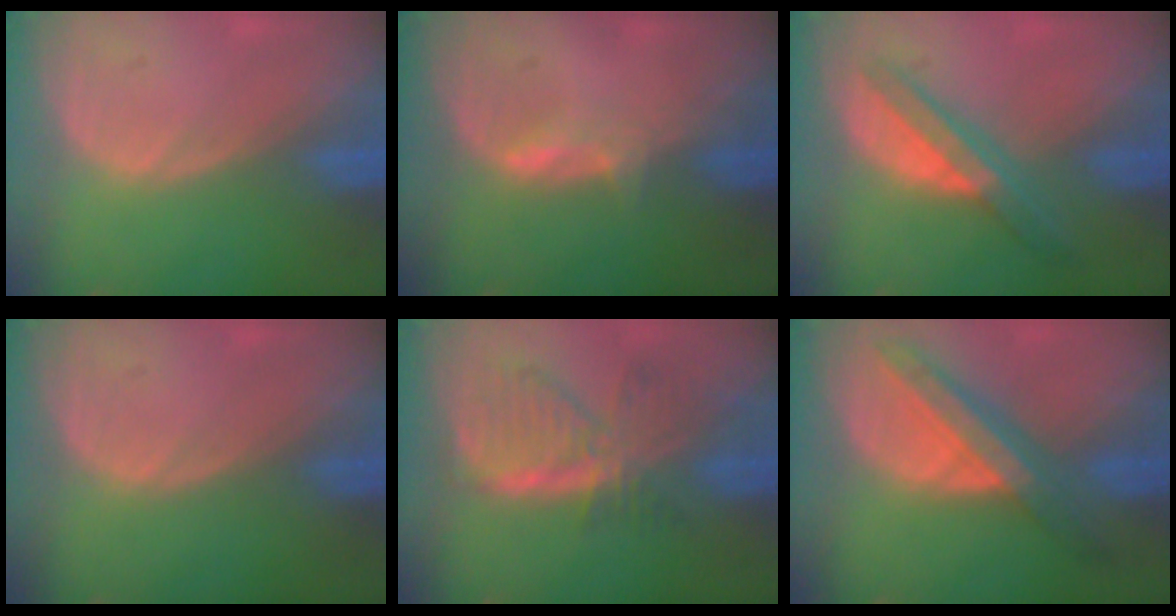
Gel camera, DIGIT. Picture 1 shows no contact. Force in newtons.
{"total": 2.1, "press": 2.0, "slide": 0.4}
{"total": 6.6, "press": 5.7, "slide": 3.4}
{"total": 0.0}
{"total": 7.7, "press": 6.8, "slide": 3.5}
{"total": 7.8, "press": 7.2, "slide": 3.0}